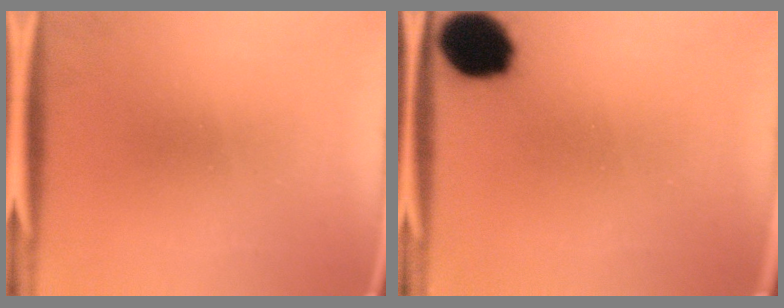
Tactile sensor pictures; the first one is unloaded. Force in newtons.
{"total": 12.7}